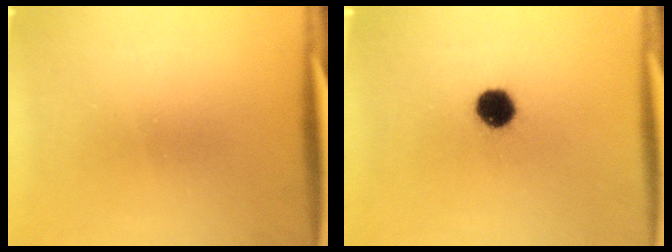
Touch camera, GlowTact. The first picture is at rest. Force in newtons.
{"total": 7.1}